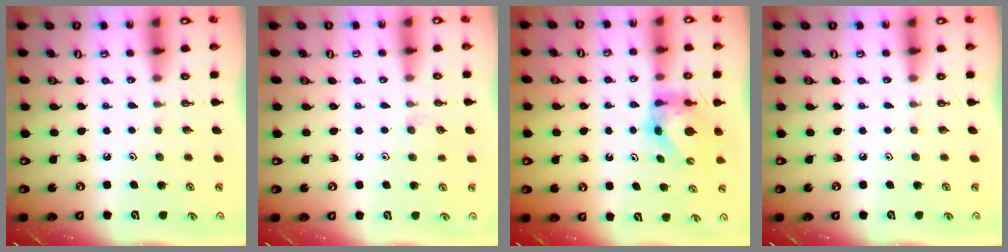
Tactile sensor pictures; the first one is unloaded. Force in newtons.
{"total": 3.5, "press": 3.4, "slide": 0.6}
{"total": 6.0, "press": 6.0, "slide": 0.3}
{"total": 0.0}